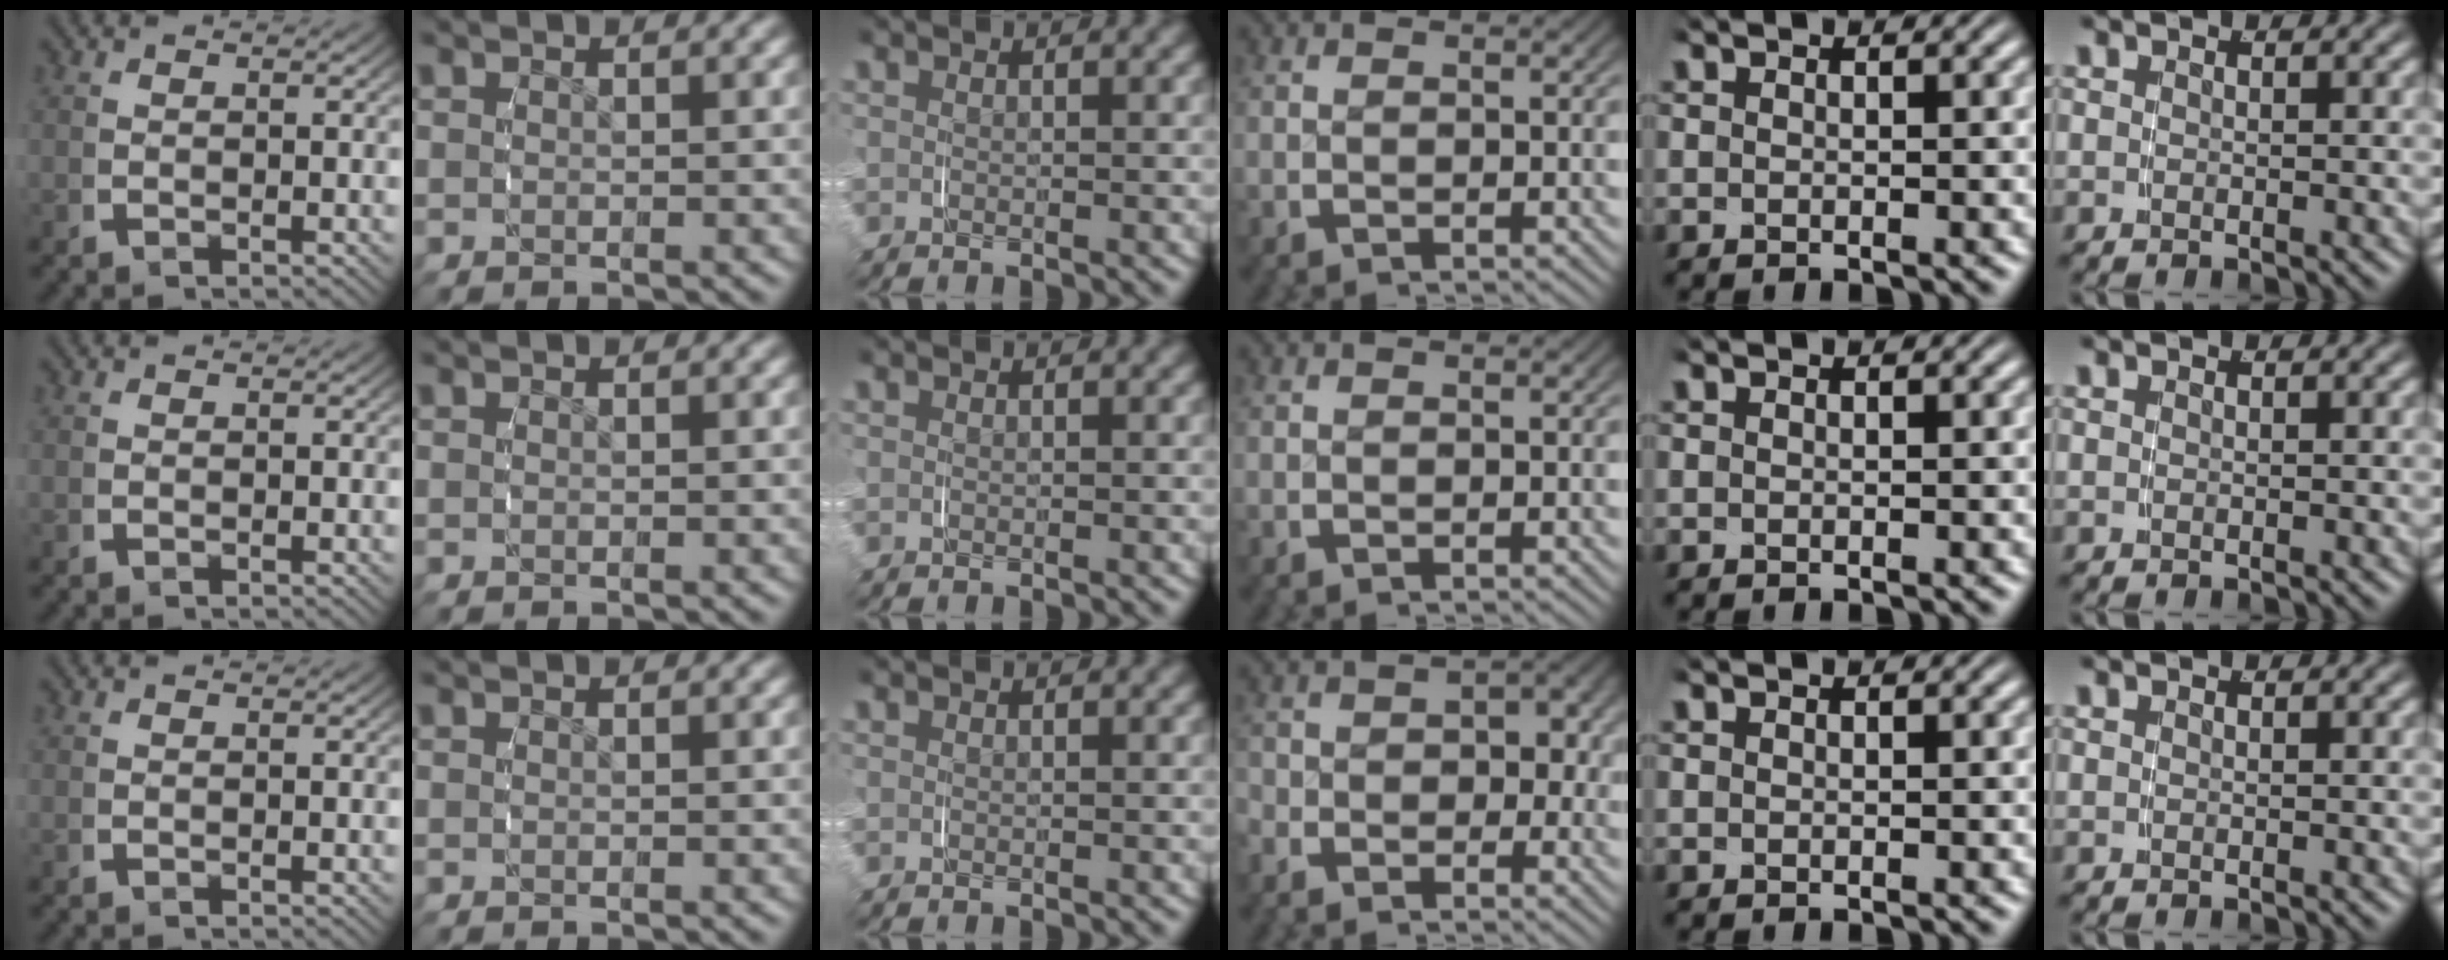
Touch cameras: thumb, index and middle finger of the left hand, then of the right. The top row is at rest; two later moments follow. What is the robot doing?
{"motion": "grasp_and_lifting", "object": "jewelry box"}